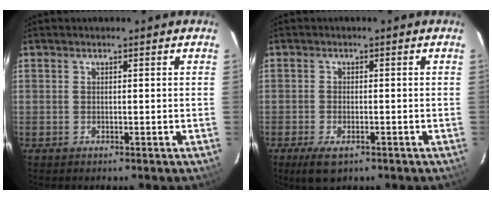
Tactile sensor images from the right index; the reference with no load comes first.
{"total": 4.7, "force": [-2.8, 2.0, 3.1], "torque": [-0.072, -0.013, -0.049]}